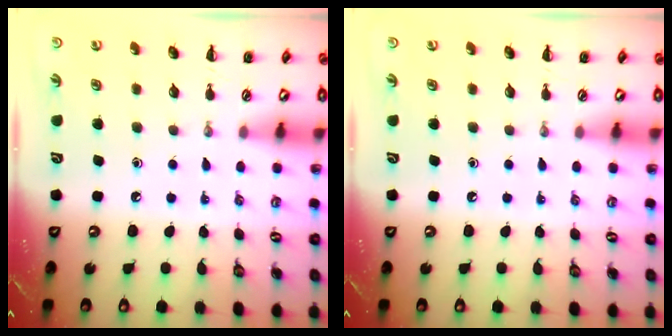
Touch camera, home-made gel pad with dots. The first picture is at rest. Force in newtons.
{"total": 0.0}